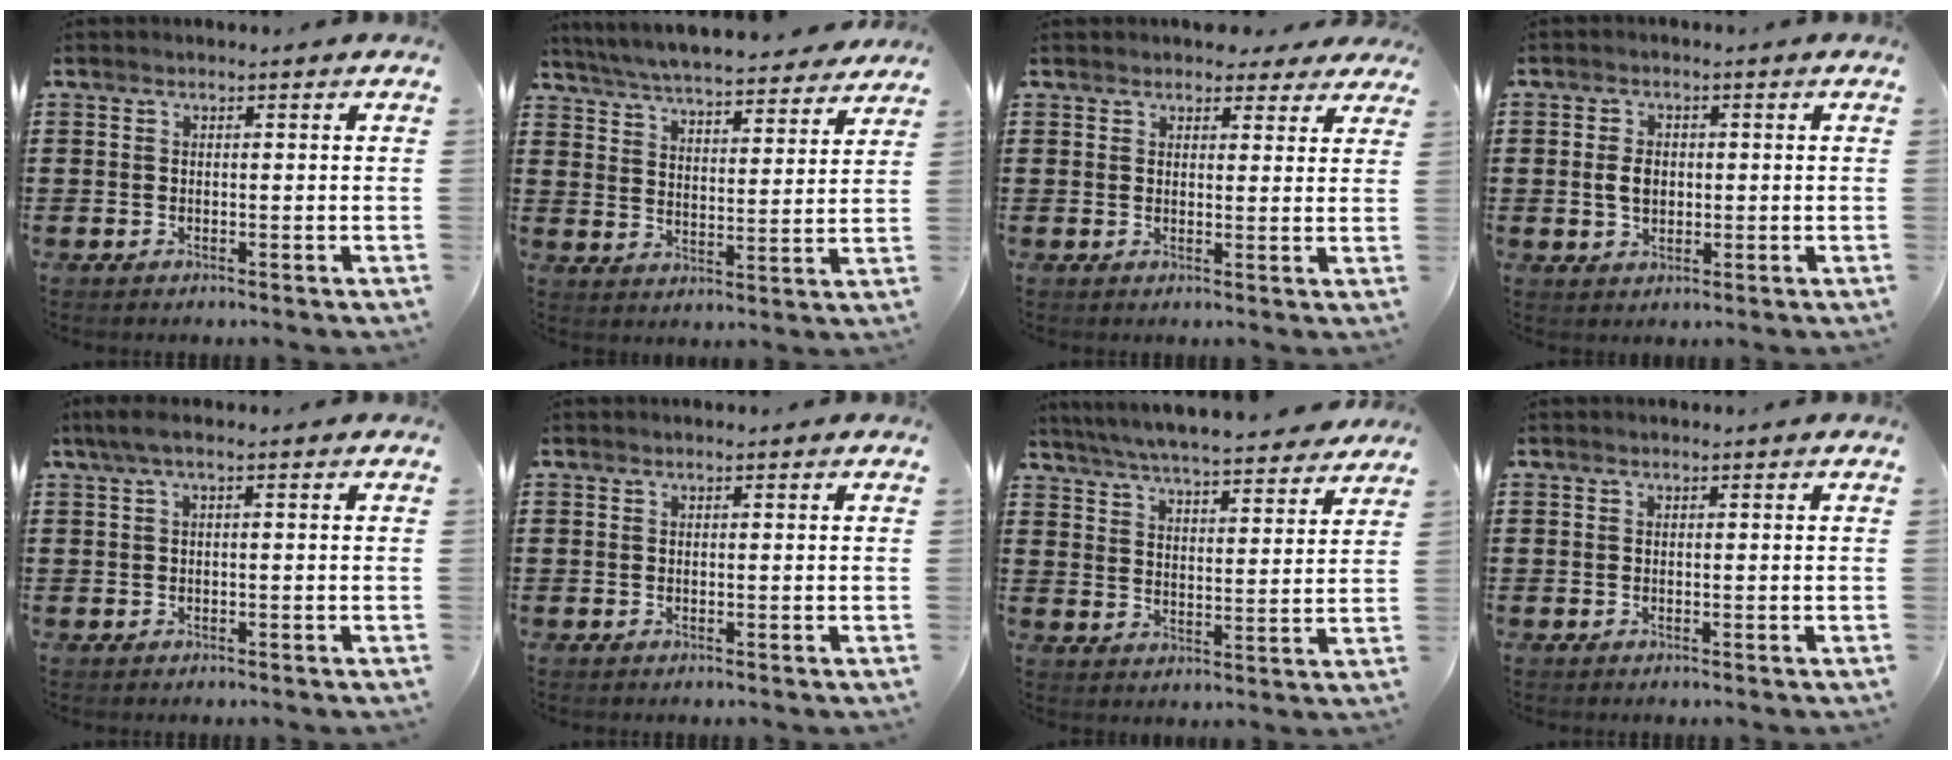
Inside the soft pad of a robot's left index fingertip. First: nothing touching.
{"total": 6.1, "force": [6.0, -0.1, 1.2], "torque": [-0.052, -0.040, 0.104]}
{"total": 3.1, "force": [2.8, 1.2, 0.7], "torque": [-0.014, -0.002, 0.051]}
{"total": 3.4, "force": [0.1, 2.3, 2.5], "torque": [-0.059, 0.006, -0.002]}
{"total": 2.0, "force": [-0.4, 0.3, 1.9], "torque": [-0.039, -0.004, -0.011]}
{"total": 0.0}
{"total": 6.1, "force": [5.9, -0.3, 1.4], "torque": [-0.054, -0.037, 0.103]}
{"total": 0.0}